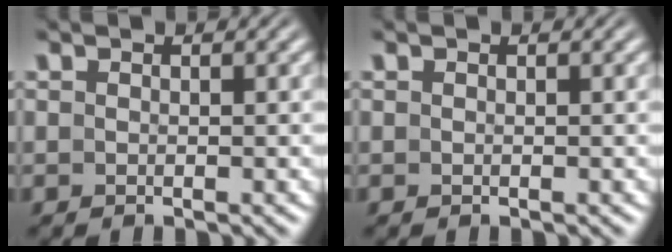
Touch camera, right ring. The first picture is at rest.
{"total": 0.0}